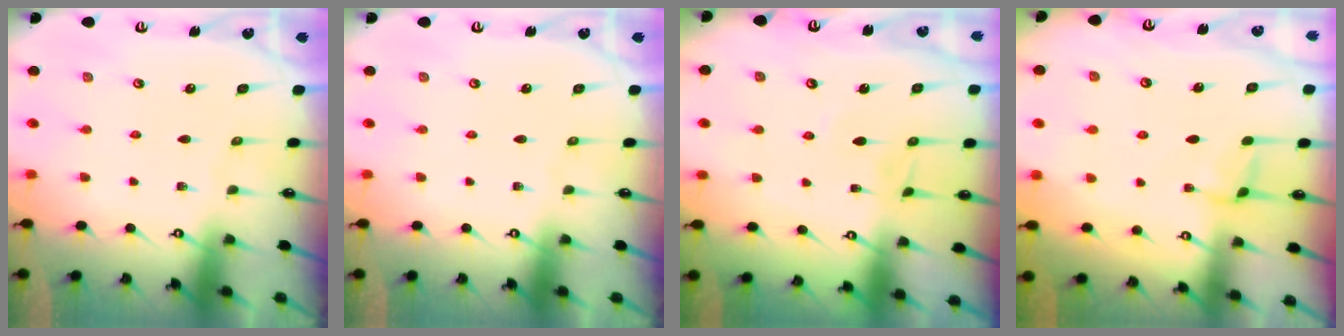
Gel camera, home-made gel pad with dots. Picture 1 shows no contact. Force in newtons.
{"total": 0.0}
{"total": 3.5, "press": 3.5, "slide": 0.1}
{"total": 3.1, "press": 3.1, "slide": 0.3}